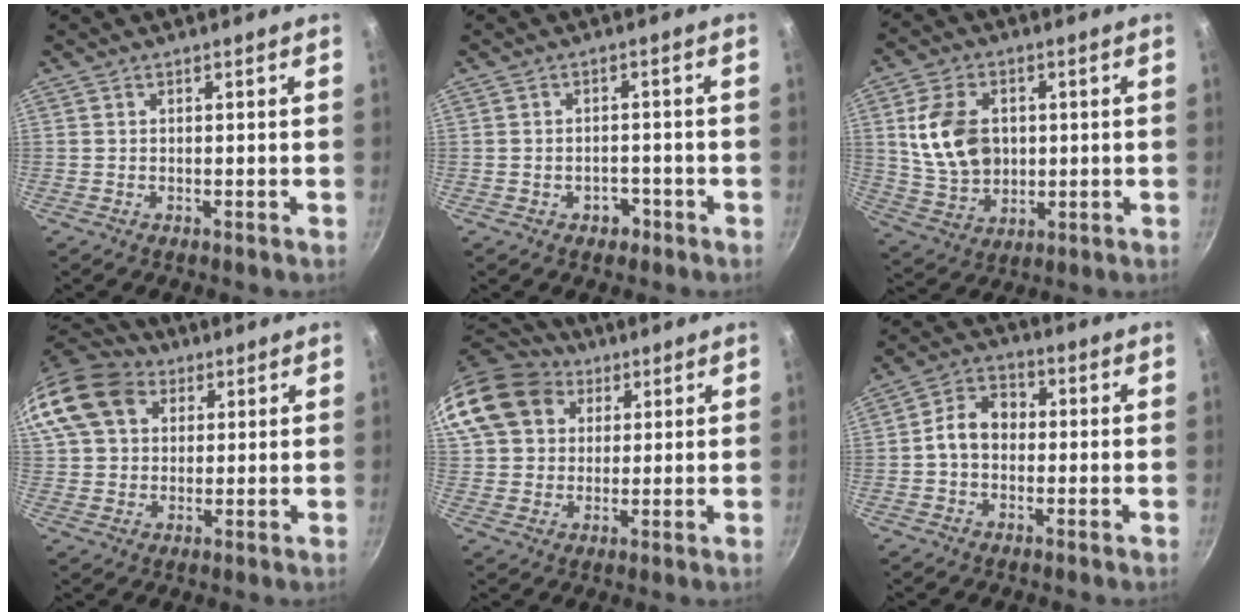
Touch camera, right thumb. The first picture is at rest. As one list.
[{"total": 2.9, "force": [-1.5, 2.1, 1.3], "torque": [-0.004, 0.018, -0.014]}, {"total": 13.2, "force": [1.9, 9.8, 8.6], "torque": [-0.141, -0.007, 0.043]}, {"total": 16.9, "force": [6.4, 12.9, 9.0], "torque": [-0.174, 0.022, 0.109]}, {"total": 17.3, "force": [7.1, 13.7, 8.0], "torque": [-0.152, 0.018, 0.126]}, {"total": 7.8, "force": [-0.1, 6.0, 5.0], "torque": [-0.061, 0.026, -0.017]}]